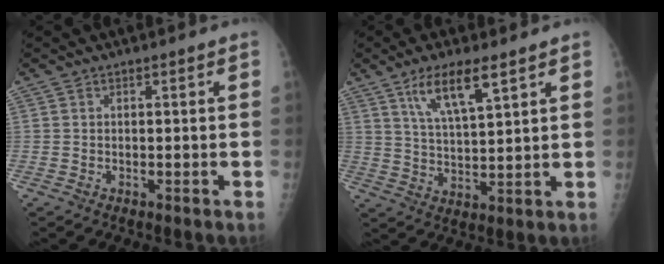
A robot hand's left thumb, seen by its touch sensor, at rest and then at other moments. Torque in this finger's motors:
{"motor_torque": [0.01, 0.05, 0.55, -0.33, 0.06]}